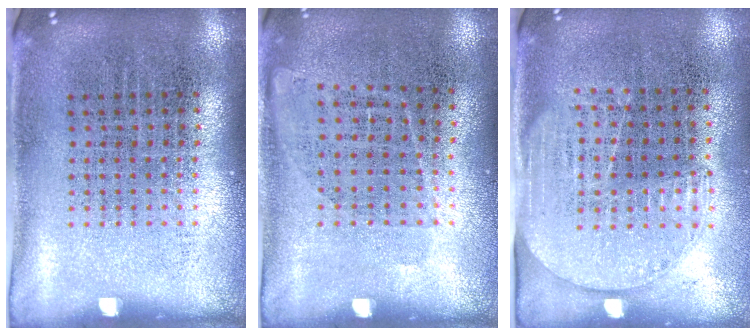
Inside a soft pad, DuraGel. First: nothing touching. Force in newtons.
{"total": 1.1, "press": 0.9, "slide": 0.7}
{"total": 1.5, "press": 1.2, "slide": 0.9}